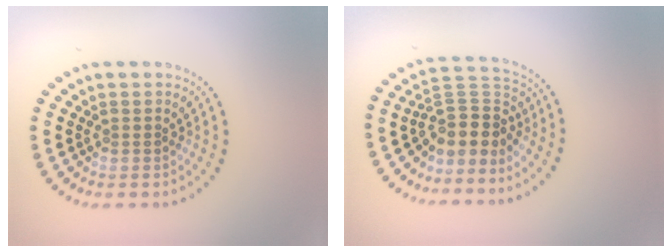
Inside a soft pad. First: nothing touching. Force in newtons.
{"total": 4.0, "press": 3.0, "slide": 2.5}